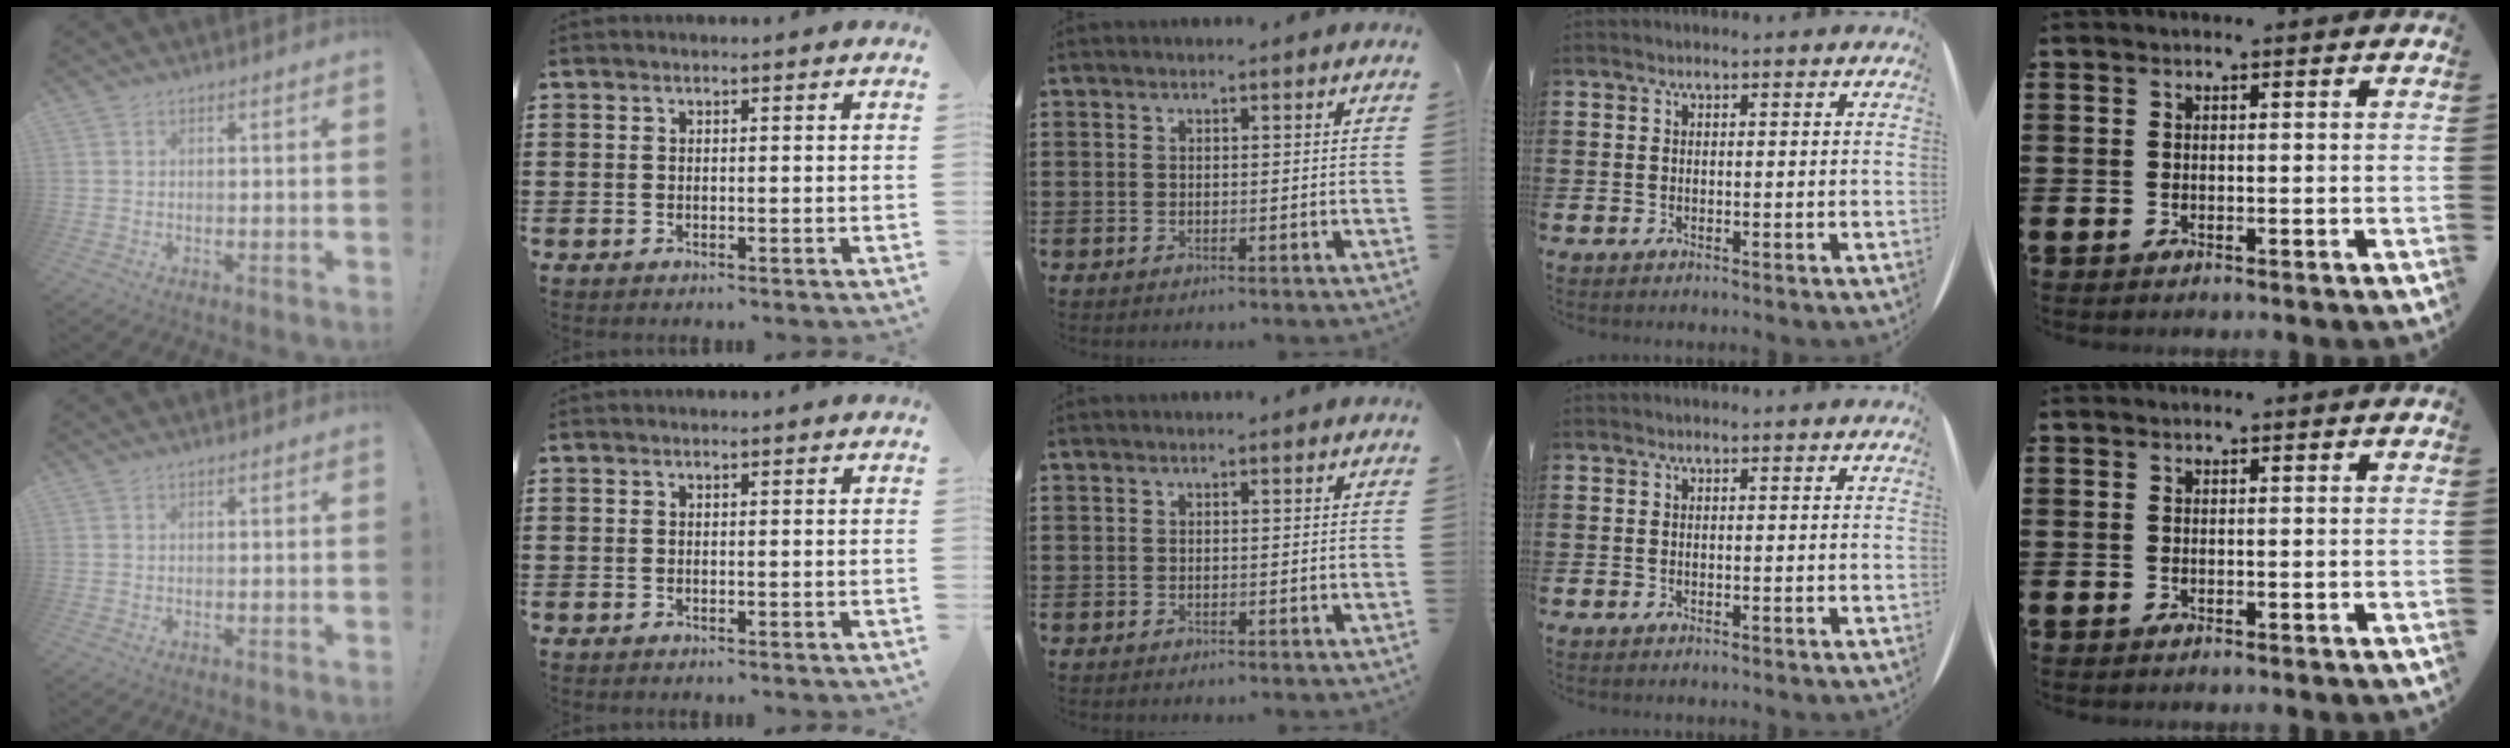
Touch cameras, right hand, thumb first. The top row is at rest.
{}